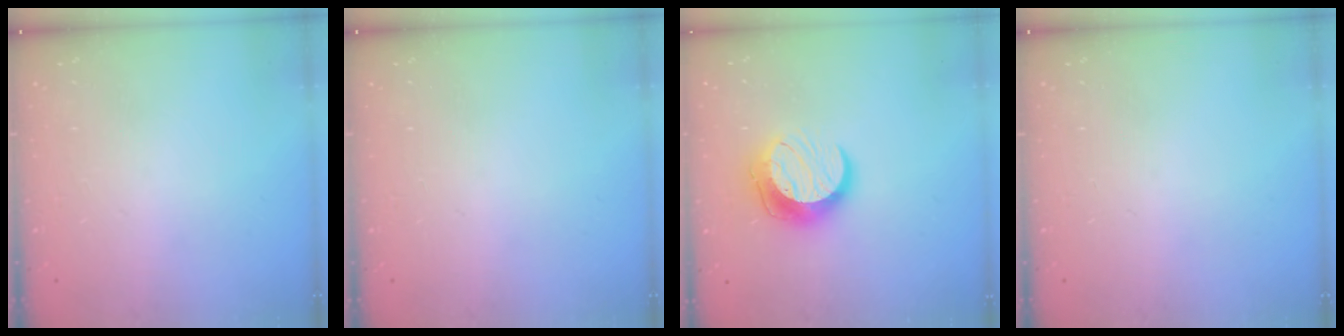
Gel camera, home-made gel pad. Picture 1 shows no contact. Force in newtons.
{"total": 0.0}
{"total": 13.2, "press": 13.2, "slide": 0.8}
{"total": 0.0}